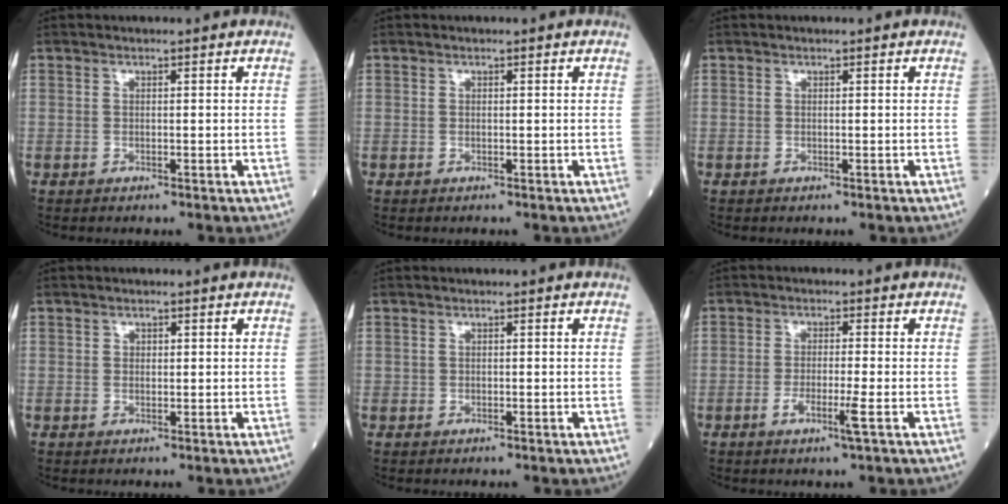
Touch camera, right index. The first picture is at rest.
{"total": 0.0}
{"total": 0.0}
{"total": 1.4, "force": [0.4, 1.1, 0.8], "torque": [-0.009, -0.001, 0.004]}
{"total": 0.0}
{"total": 2.1, "force": [-0.7, -0.1, 1.9], "torque": [-0.036, -0.002, -0.014]}